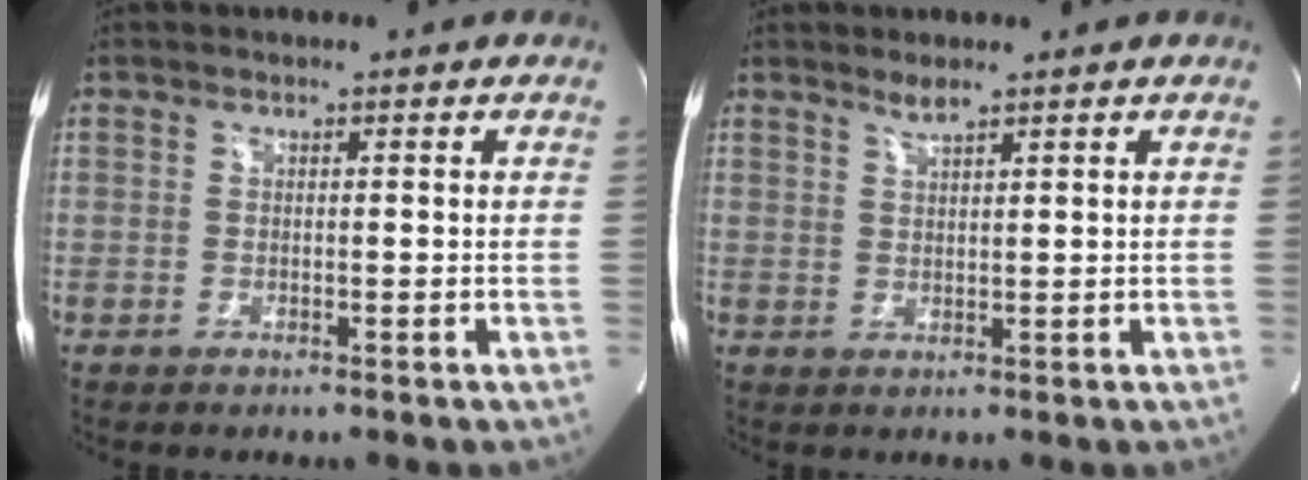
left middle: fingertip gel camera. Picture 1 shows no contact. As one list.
[{"total": 1.9, "force": [1.6, -0.1, 1.0], "torque": [-0.023, -0.001, 0.033]}]